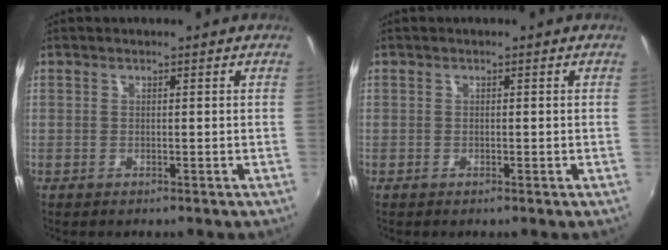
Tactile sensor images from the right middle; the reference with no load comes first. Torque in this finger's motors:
{"motor_torque": [0.11, -0.12, 0.02, 0.00]}